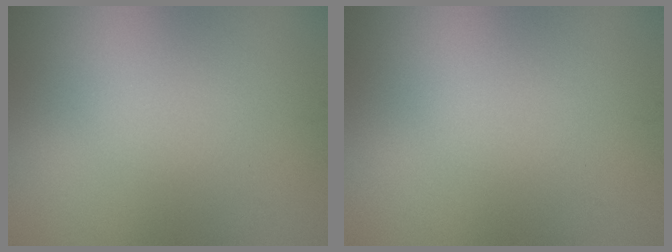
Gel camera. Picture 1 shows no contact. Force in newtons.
{"total": 0.0}